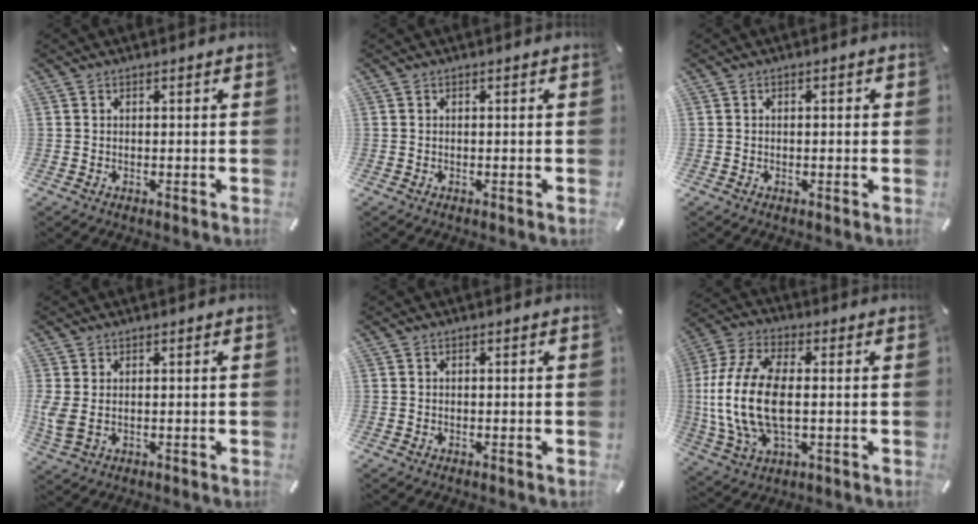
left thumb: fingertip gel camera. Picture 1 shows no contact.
{"total": 0.0}
{"total": 1.2, "force": [-0.3, 0.5, 1.1], "torque": [-0.020, 0.002, -0.006]}
{"total": 3.7, "force": [0.6, 1.9, 3.2], "torque": [-0.084, -0.007, 0.009]}
{"total": 0.0}
{"total": 16.7, "force": [0.1, 8.7, 14.2], "torque": [-0.314, -0.010, 0.002]}